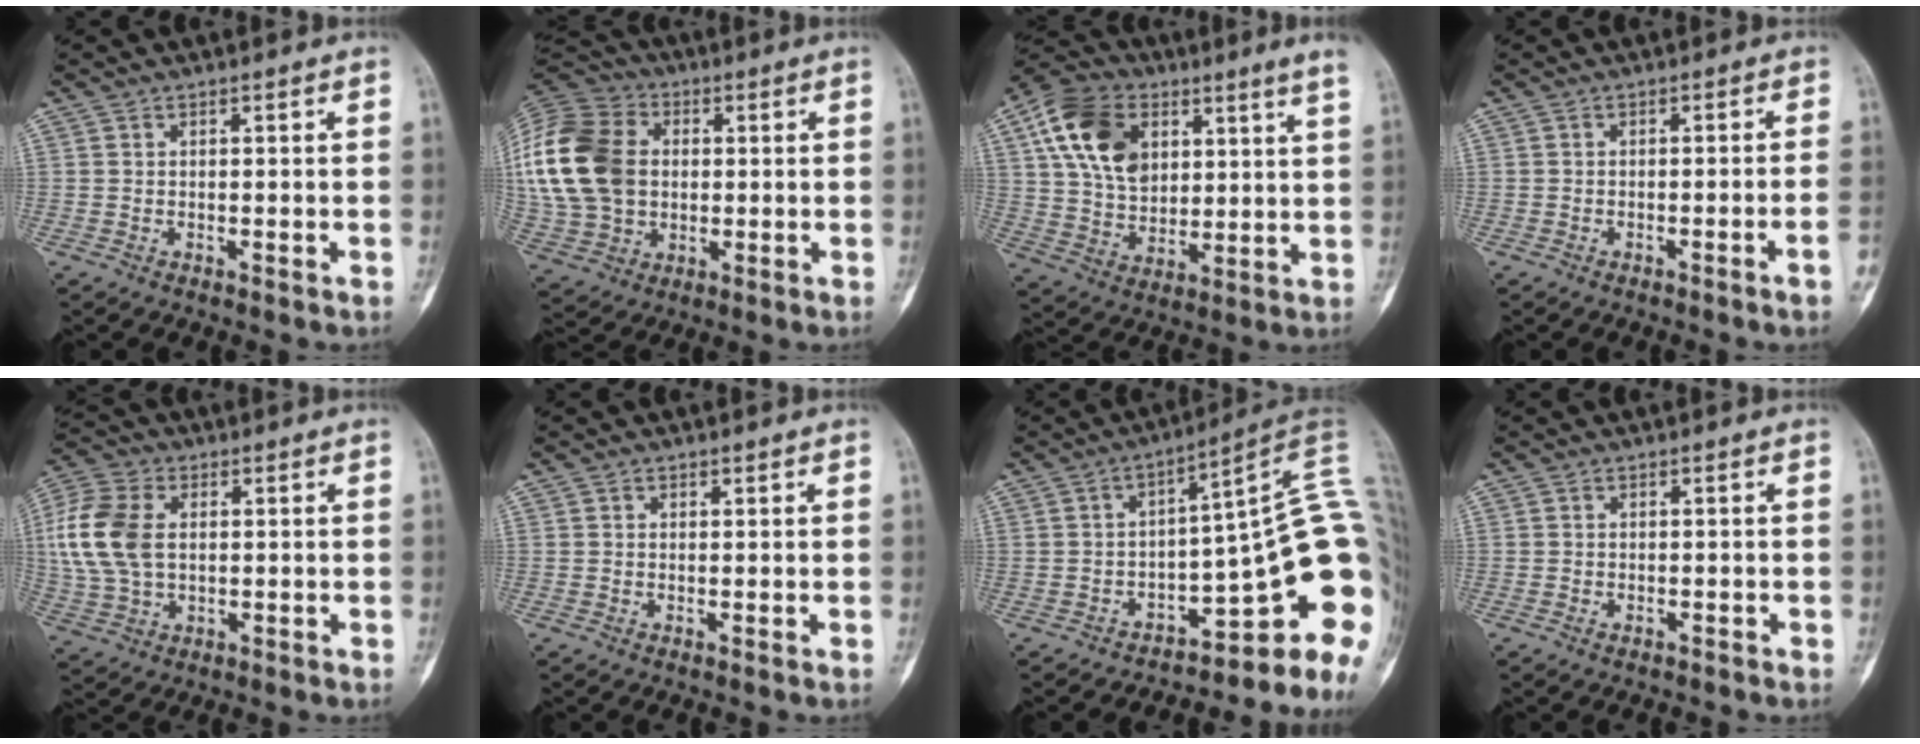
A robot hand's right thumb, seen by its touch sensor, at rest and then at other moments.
{"total": 23.0, "force": [1.9, 17.2, 15.1], "torque": [-0.330, 0.015, 0.043]}
{"total": 17.4, "force": [8.2, 9.3, 12.2], "torque": [-0.181, -0.021, 0.138]}
{"total": 3.2, "force": [-1.5, -0.4, 2.8], "torque": [-0.052, 0.014, -0.022]}
{"total": 13.5, "force": [1.8, 8.7, 10.1], "torque": [-0.222, 0.009, 0.034]}
{"total": 0.5, "force": [0.3, 0.4, 0.1], "torque": [0.002, -0.001, 0.004]}
{"total": 19.8, "force": [-4.3, 6.7, 18.1], "torque": [-0.154, 0.077, -0.039]}
{"total": 0.7, "force": [-0.3, 0.5, 0.4], "torque": [-0.009, 0.007, -0.002]}